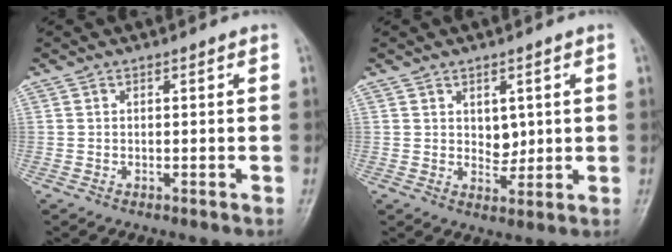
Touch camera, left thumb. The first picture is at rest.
{"total": 3.7, "force": [1.1, 2.6, 2.4], "torque": [-0.016, -0.012, 0.022]}